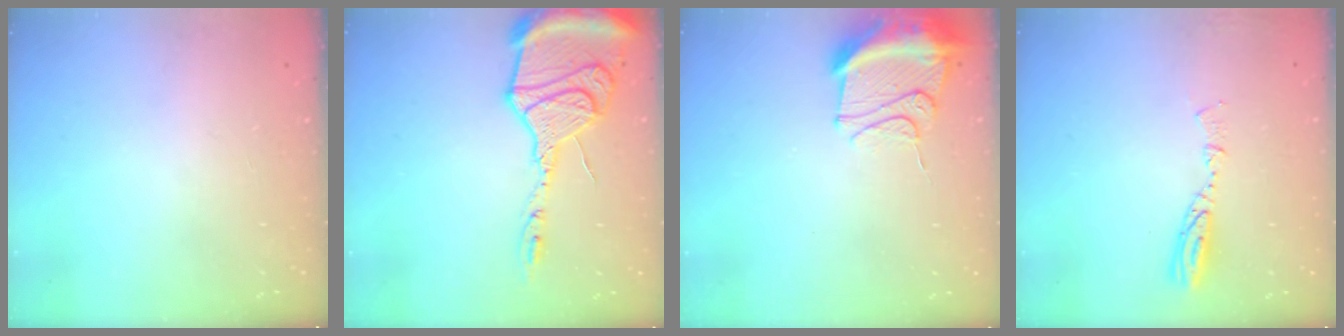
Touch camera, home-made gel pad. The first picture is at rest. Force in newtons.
{"total": 20.8, "press": 20.6, "slide": 2.6}
{"total": 12.3, "press": 11.9, "slide": 2.9}
{"total": 6.6, "press": 6.6, "slide": 0.6}